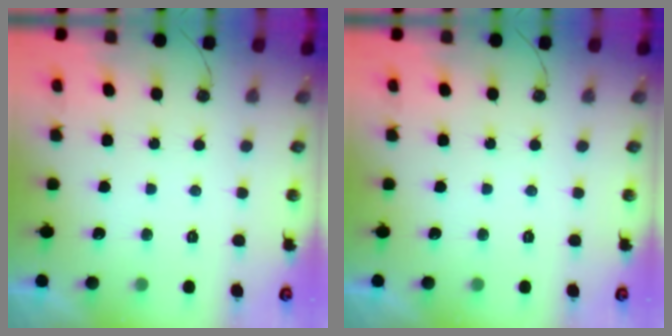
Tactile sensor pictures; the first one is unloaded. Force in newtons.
{"total": 0.0}